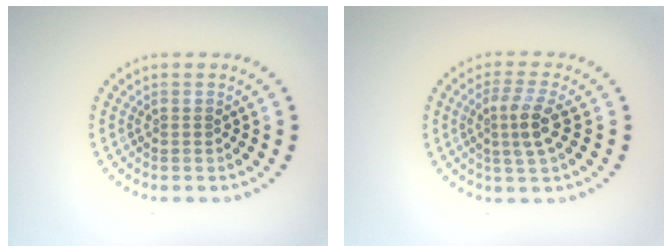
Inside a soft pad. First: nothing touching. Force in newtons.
{"total": 2.9, "press": 2.5, "slide": 1.4}